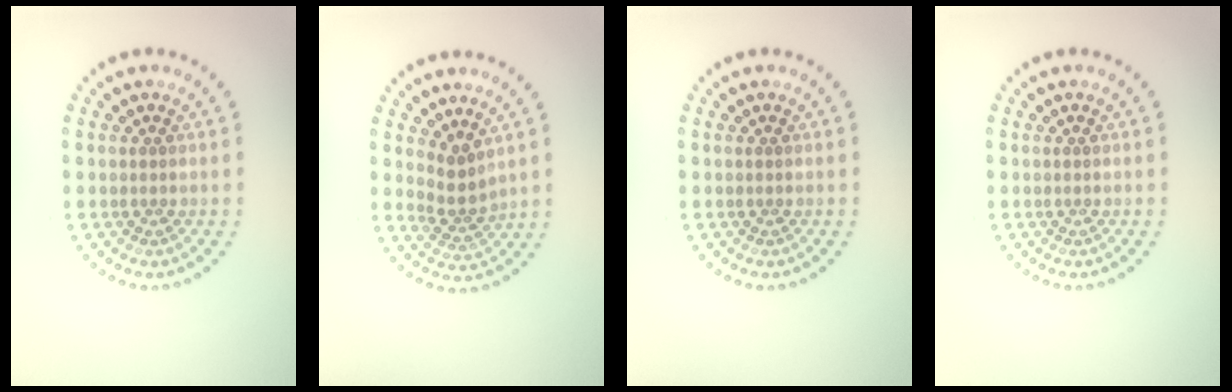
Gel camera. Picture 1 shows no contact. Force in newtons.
{"total": 2.3, "press": 1.6, "slide": 1.7}
{"total": 0.0}
{"total": 0.0}